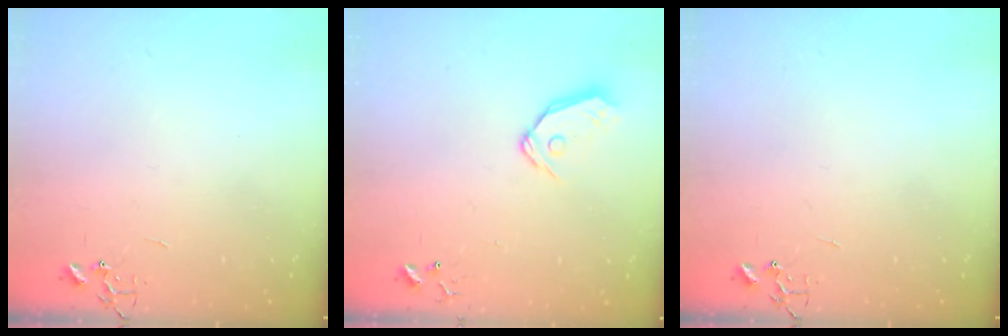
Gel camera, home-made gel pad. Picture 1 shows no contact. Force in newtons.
{"total": 9.3, "press": 9.2, "slide": 1.2}
{"total": 0.0}